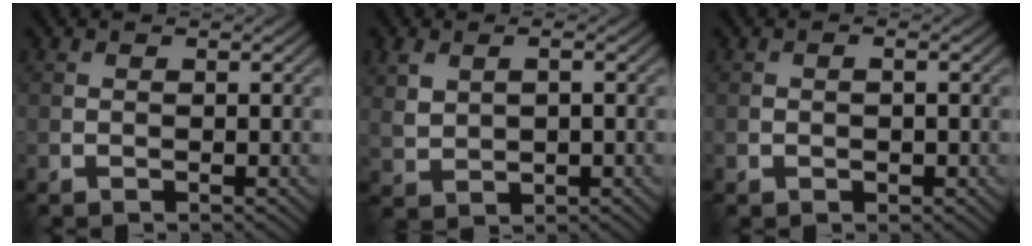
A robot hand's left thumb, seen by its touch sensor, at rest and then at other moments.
{"total": 3.5, "force": [1.0, 2.3, 2.4], "torque": [-0.061, -0.002, 0.023]}
{"total": 1.2, "force": [-0.3, 0.8, 0.9], "torque": [-0.015, 0.000, -0.004]}